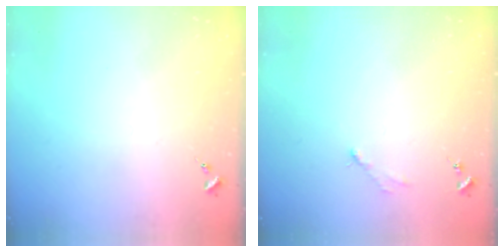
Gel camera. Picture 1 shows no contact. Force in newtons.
{"total": 2.9, "press": 2.9, "slide": 0.4}